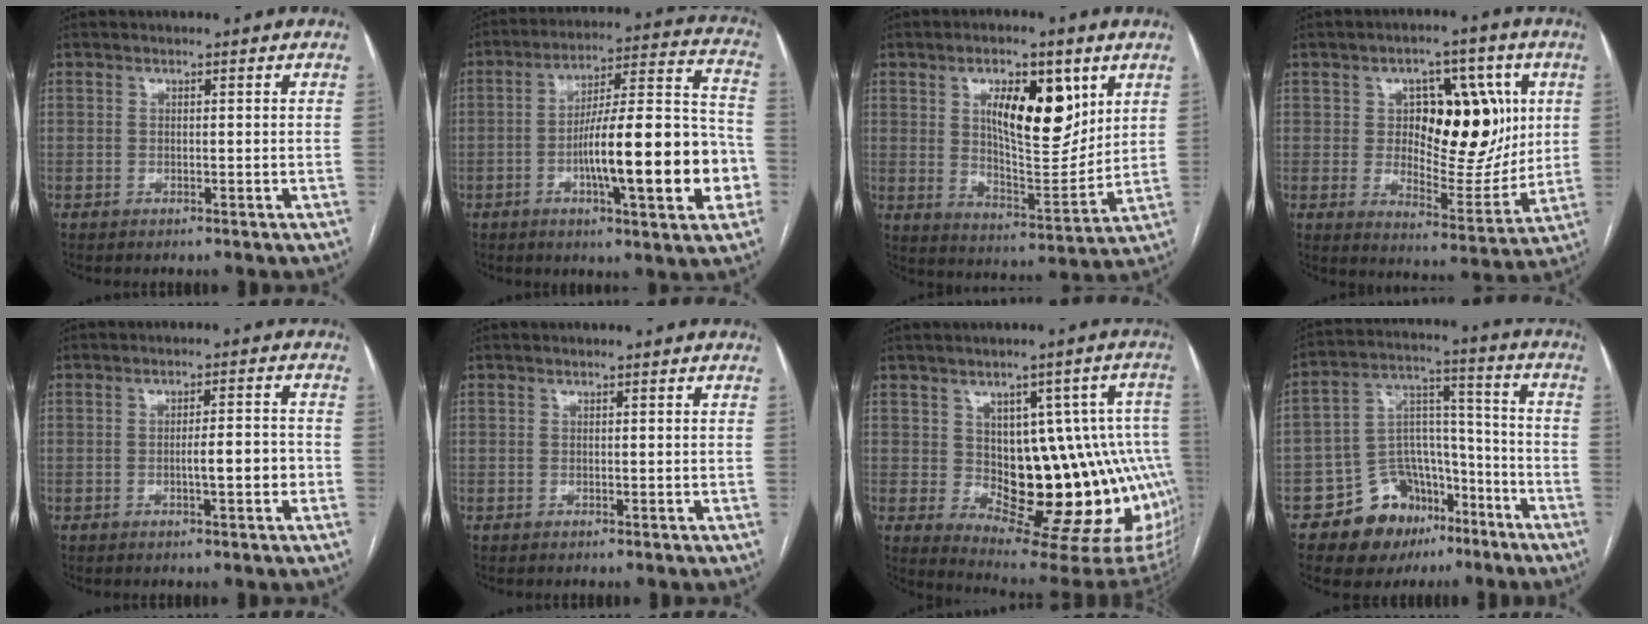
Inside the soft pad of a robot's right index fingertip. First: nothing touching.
{"total": 20.1, "force": [-5.3, 3.2, 19.1], "torque": [-0.266, 0.022, -0.074]}
{"total": 13.8, "force": [5.3, 5.0, 11.7], "torque": [-0.184, 0.002, 0.096]}
{"total": 16.2, "force": [3.1, 8.1, 13.7], "torque": [-0.192, 0.012, 0.058]}
{"total": 4.6, "force": [-1.4, 0.7, 4.3], "torque": [-0.065, 0.008, -0.018]}
{"total": 0.0}
{"total": 19.5, "force": [-1.4, 7.7, 17.9], "torque": [-0.149, 0.028, 0.005]}
{"total": 14.3, "force": [-8.8, 9.6, 5.9], "torque": [-0.087, 0.063, -0.132]}